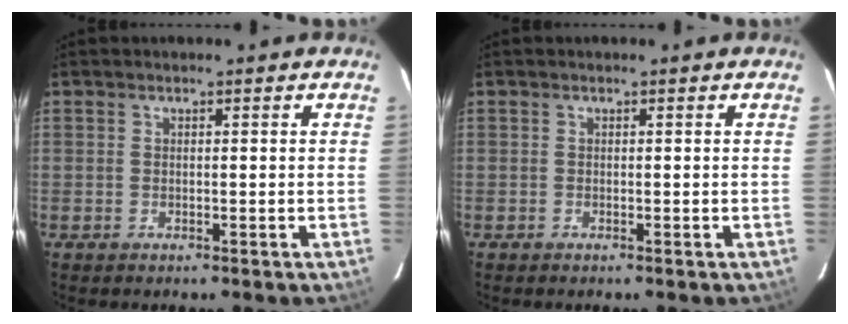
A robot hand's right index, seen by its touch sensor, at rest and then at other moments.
{"total": 0.0}